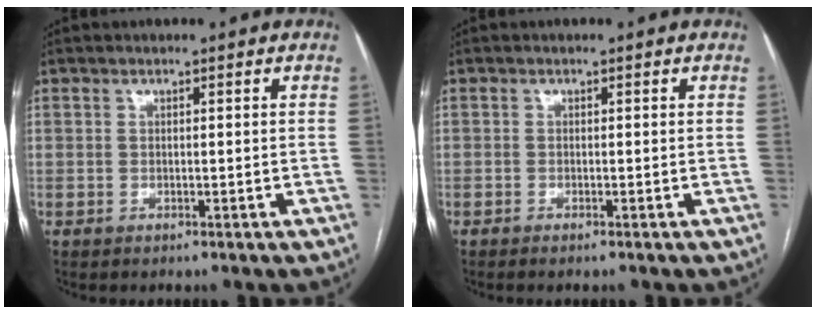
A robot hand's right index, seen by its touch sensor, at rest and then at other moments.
{"total": 0.9, "force": [-0.7, -0.1, 0.5], "torque": [-0.011, -0.002, -0.012]}